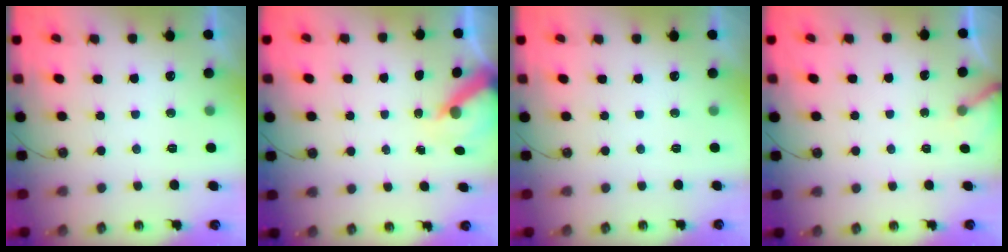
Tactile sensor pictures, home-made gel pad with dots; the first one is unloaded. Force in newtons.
{"total": 5.6, "press": 5.6, "slide": 0.5}
{"total": 0.0}
{"total": 4.0, "press": 3.9, "slide": 0.3}